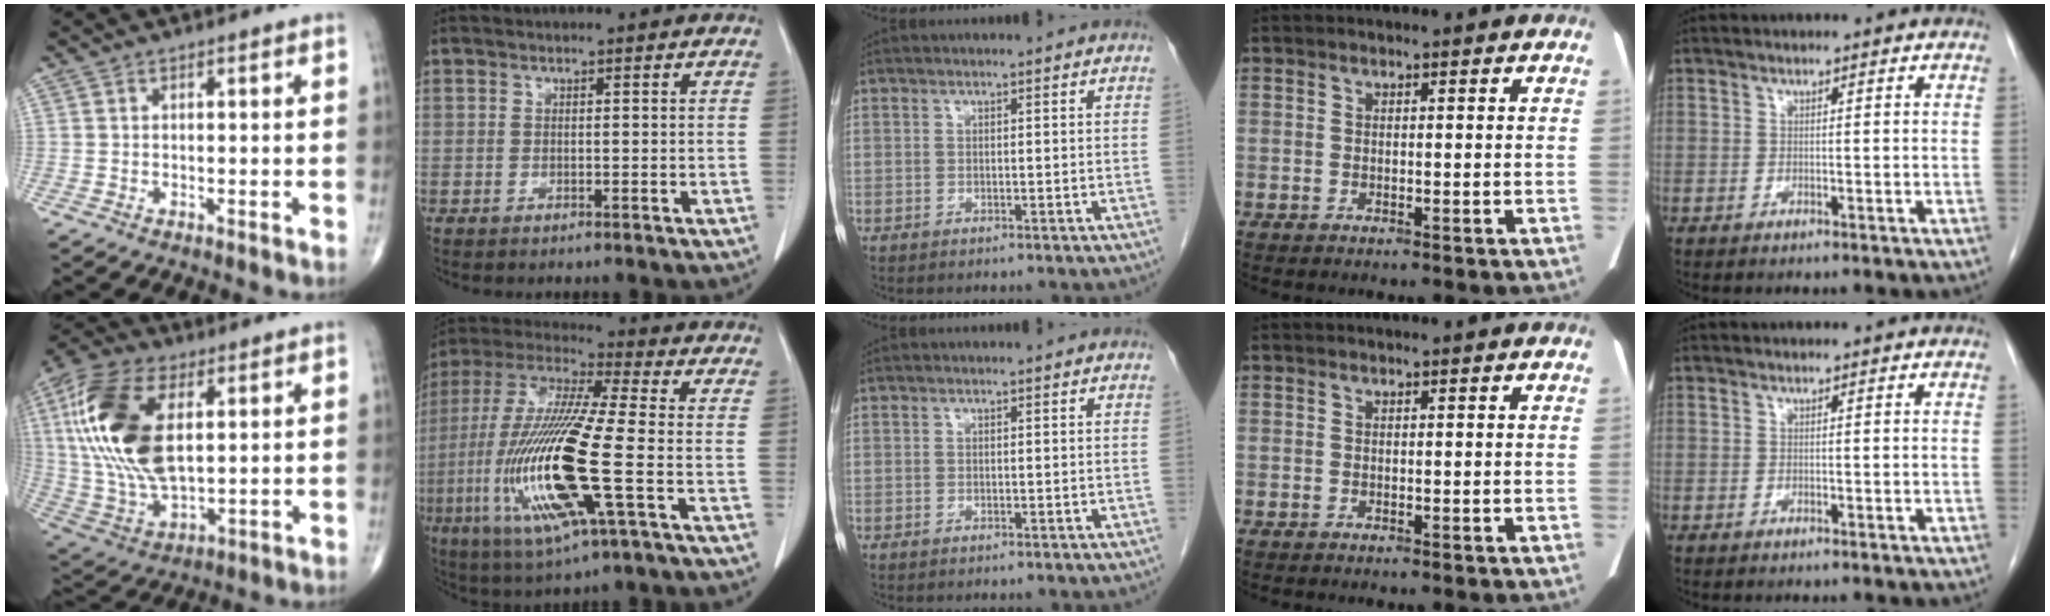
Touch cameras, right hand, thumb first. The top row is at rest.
{"thumb": {"total": 22.3, "force": [5.1, 11.6, 18.4], "torque": [-0.385, -0.016, 0.090]}, "index": {"total": 20.4, "force": [-4.8, 1.7, 19.8], "torque": [-0.431, -0.022, -0.092]}}